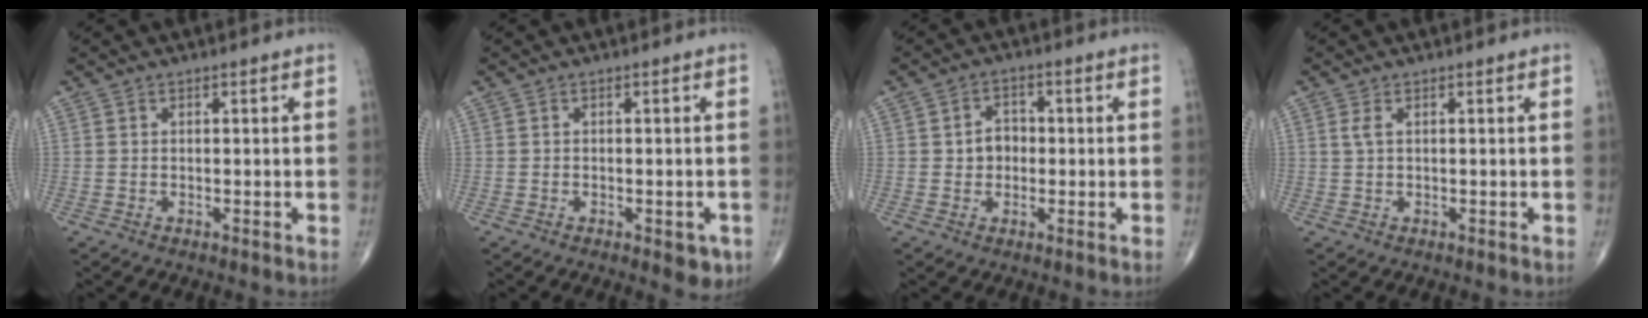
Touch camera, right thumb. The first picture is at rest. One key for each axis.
{"total": 3.4, "fx": -1.5, "fy": 1.7, "fz": 2.6, "tx": -0.018, "ty": 0.000, "tz": -0.015}
{"total": 4.1, "fx": -0.1, "fy": 3.4, "fz": 2.3, "tx": -0.020, "ty": 0.011, "tz": -0.007}
{"total": 1.2, "fx": 0.4, "fy": 0.4, "fz": 1.1, "tx": -0.031, "ty": 0.008, "tz": 0.010}